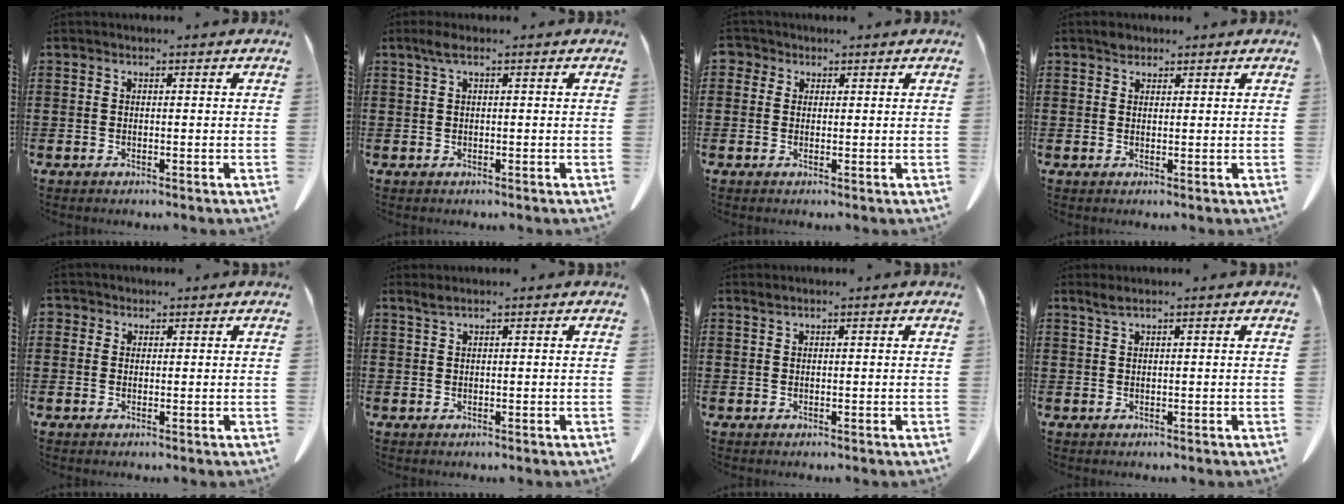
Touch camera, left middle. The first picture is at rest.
{"total": 1.8, "force": [0.5, 0.3, 1.7], "torque": [-0.034, 0.003, 0.008]}
{"total": 1.6, "force": [0.7, 1.3, 0.3], "torque": [-0.012, 0.006, 0.014]}
{"total": 1.4, "force": [1.1, 0.8, 0.2], "torque": [-0.008, 0.003, 0.022]}
{"total": 1.2, "force": [0.7, 1.0, 0.2], "torque": [-0.008, 0.006, 0.013]}
{"total": 1.1, "force": [0.9, 0.0, 0.7], "torque": [-0.016, -0.001, 0.017]}
{"total": 0.6, "force": [0.4, 0.0, 0.3], "torque": [-0.008, -0.001, 0.009]}
{"total": 1.3, "force": [0.9, 0.0, 1.0], "torque": [-0.021, 0.000, 0.017]}